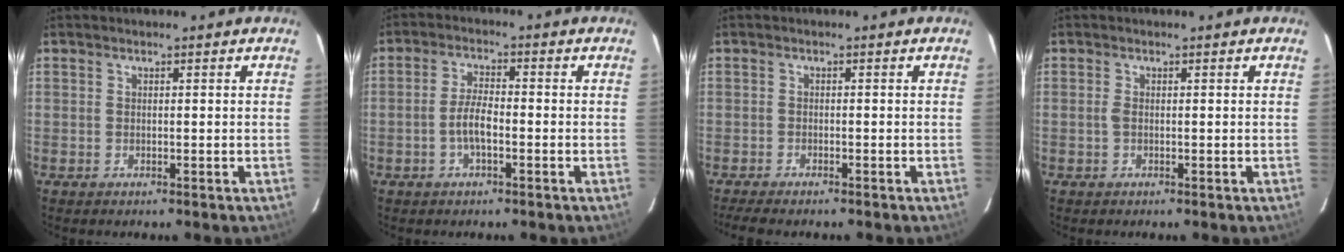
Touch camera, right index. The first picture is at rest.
{"total": 4.6, "force": [-1.6, 1.4, 4.1], "torque": [-0.087, 0.006, -0.031]}
{"total": 4.9, "force": [-4.2, 0.9, 2.3], "torque": [-0.058, -0.015, -0.072]}
{"total": 1.0, "force": [-0.1, 0.4, 0.9], "torque": [-0.020, 0.000, -0.004]}